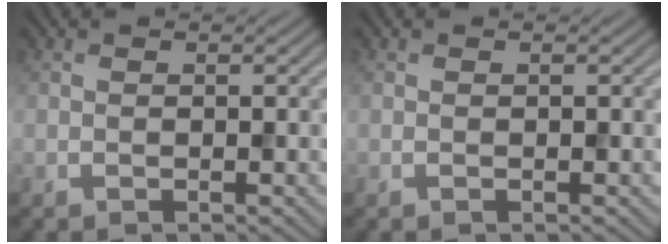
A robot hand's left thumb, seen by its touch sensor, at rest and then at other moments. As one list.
[{"total": 0.0}]